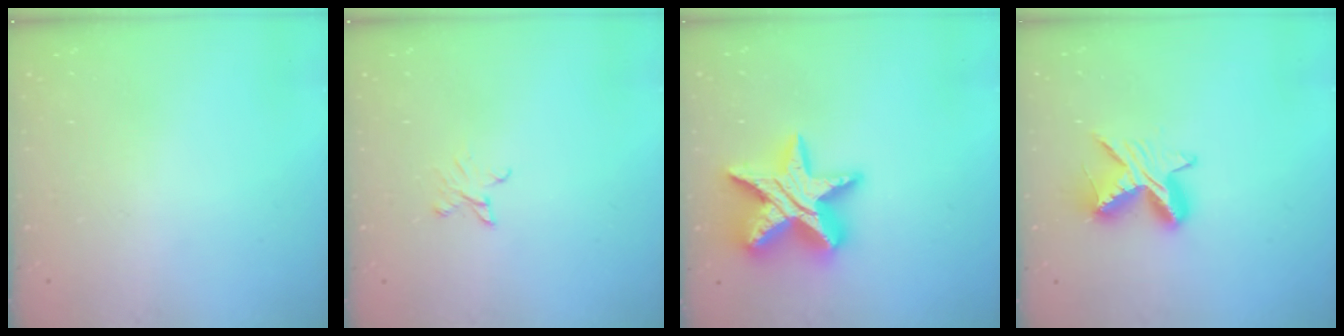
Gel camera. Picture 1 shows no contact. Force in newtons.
{"total": 3.6, "press": 3.6, "slide": 0.4}
{"total": 19.6, "press": 19.6, "slide": 1.1}
{"total": 8.7, "press": 8.7, "slide": 0.2}